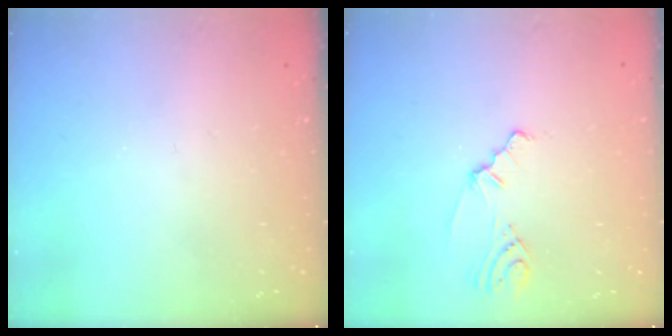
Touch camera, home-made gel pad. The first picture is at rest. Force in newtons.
{"total": 2.2, "press": 2.1, "slide": 0.6}